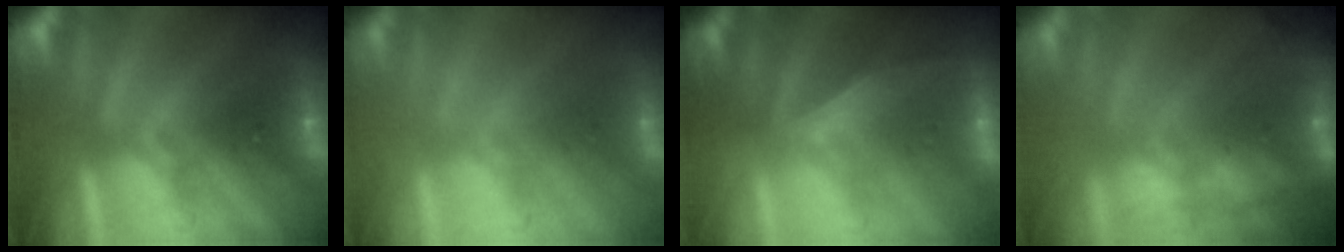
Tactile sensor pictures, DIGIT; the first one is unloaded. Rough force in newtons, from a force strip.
{"total": 2.5}
{"total": 2.1}
{"total": 6.9}